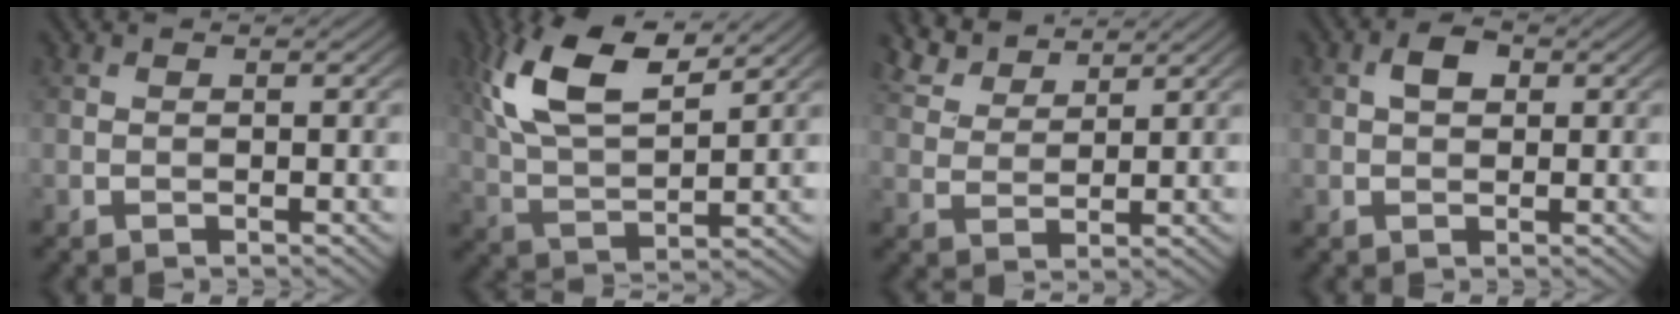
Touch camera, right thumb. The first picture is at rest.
{"total": 12.1, "force": [6.2, 4.9, 9.2], "torque": [-0.210, 0.010, 0.119]}
{"total": 4.8, "force": [4.2, 1.4, 1.8], "torque": [-0.052, 0.007, 0.092]}
{"total": 2.7, "force": [0.7, 1.7, 1.9], "torque": [-0.035, 0.006, 0.009]}